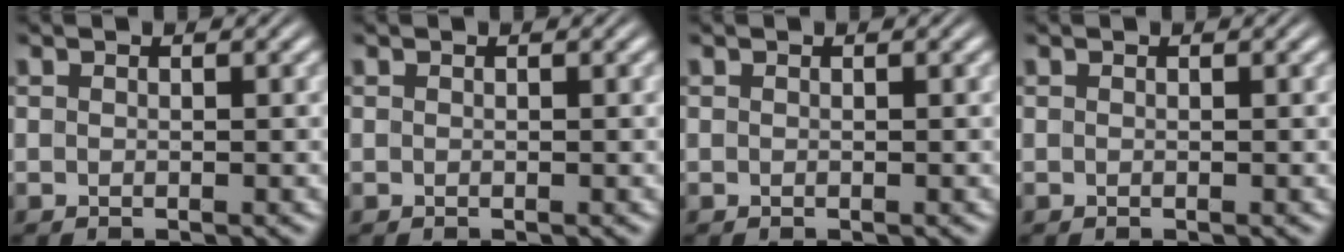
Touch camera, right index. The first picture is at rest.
{"total": 0.0}
{"total": 0.0}
{"total": 0.0}